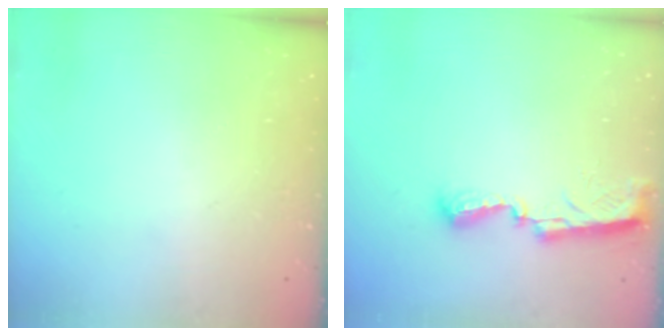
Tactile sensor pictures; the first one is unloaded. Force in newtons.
{"total": 7.9, "press": 7.8, "slide": 0.4}